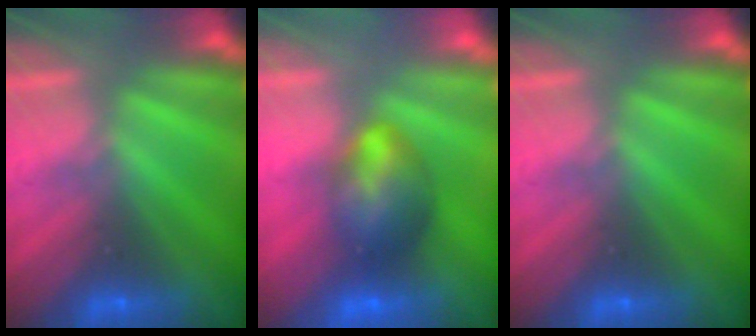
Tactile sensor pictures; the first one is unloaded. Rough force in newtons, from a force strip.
{"total": 7.0}
{"total": 0.0}